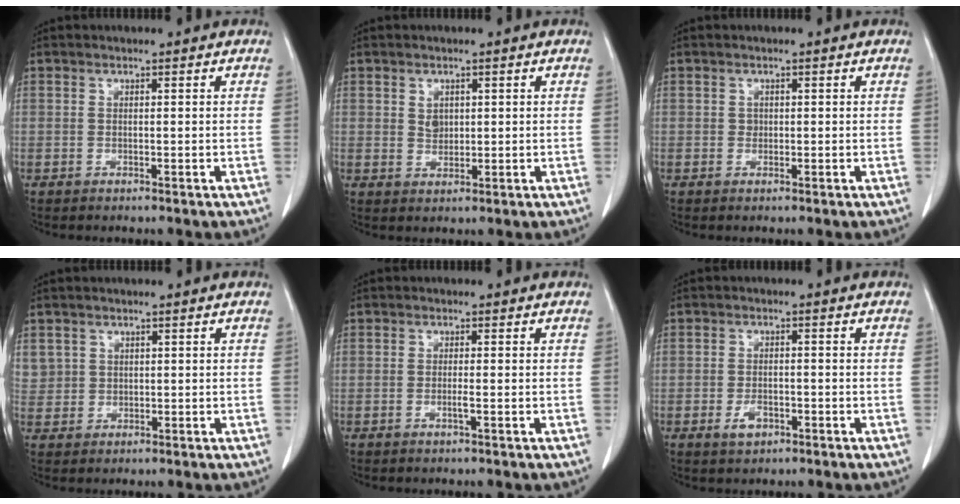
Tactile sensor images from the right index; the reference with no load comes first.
{"total": 2.1, "force": [0.7, 1.6, 1.2], "torque": [-0.020, -0.002, 0.015]}
{"total": 0.7, "force": [0.1, 0.7, 0.2], "torque": [0.001, 0.002, 0.001]}
{"total": 3.3, "force": [1.4, 3.0, 0.2], "torque": [0.009, 0.006, 0.029]}
{"total": 1.1, "force": [-0.4, -0.1, 1.0], "torque": [-0.022, -0.002, -0.008]}
{"total": 2.9, "force": [-1.5, 1.7, 1.9], "torque": [-0.035, 0.002, -0.021]}